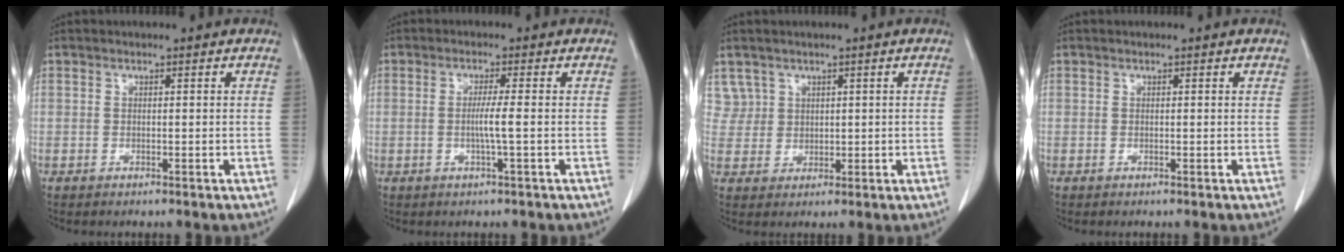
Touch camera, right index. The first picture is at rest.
{"total": 3.0, "force": [-0.5, -0.8, 2.9], "torque": [-0.051, -0.002, -0.012]}
{"total": 3.2, "force": [1.9, 2.6, -0.4], "torque": [0.017, 0.007, 0.035]}
{"total": 0.0}